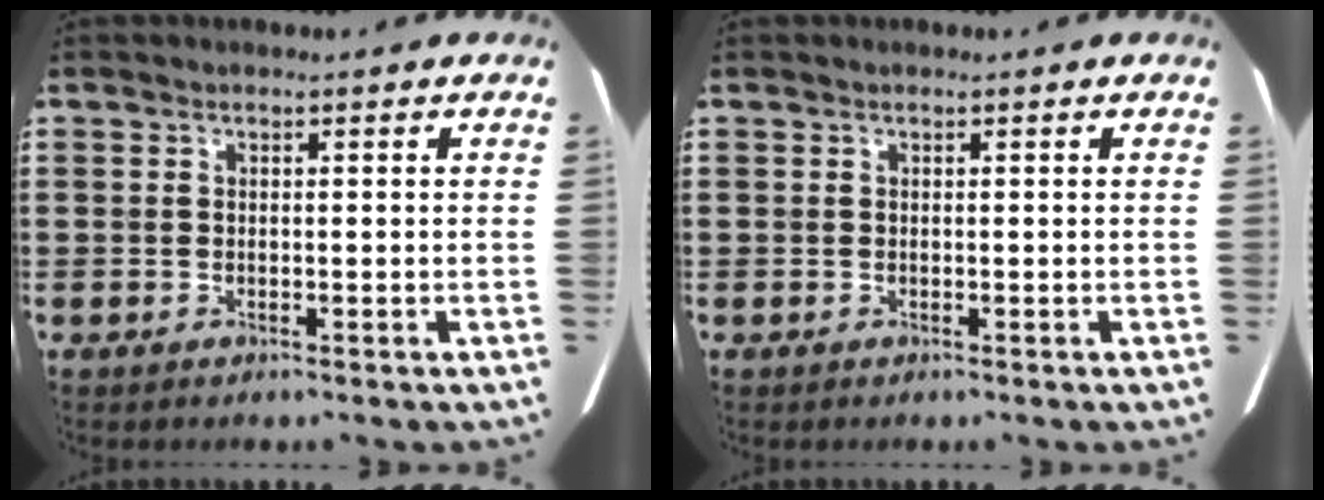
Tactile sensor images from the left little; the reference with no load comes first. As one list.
[{"total": 0.0}]